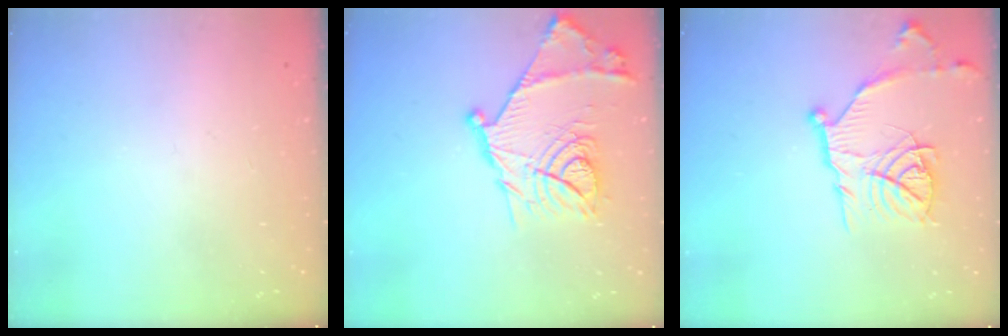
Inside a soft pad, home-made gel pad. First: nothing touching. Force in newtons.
{"total": 19.7, "press": 19.7, "slide": 1.1}
{"total": 15.2, "press": 15.2, "slide": 1.1}